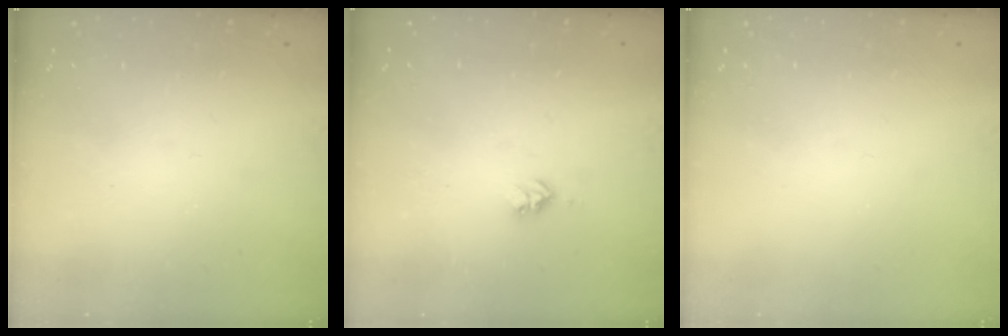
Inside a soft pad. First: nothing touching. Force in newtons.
{"total": 2.8, "press": 2.8, "slide": 0.2}
{"total": 0.0}